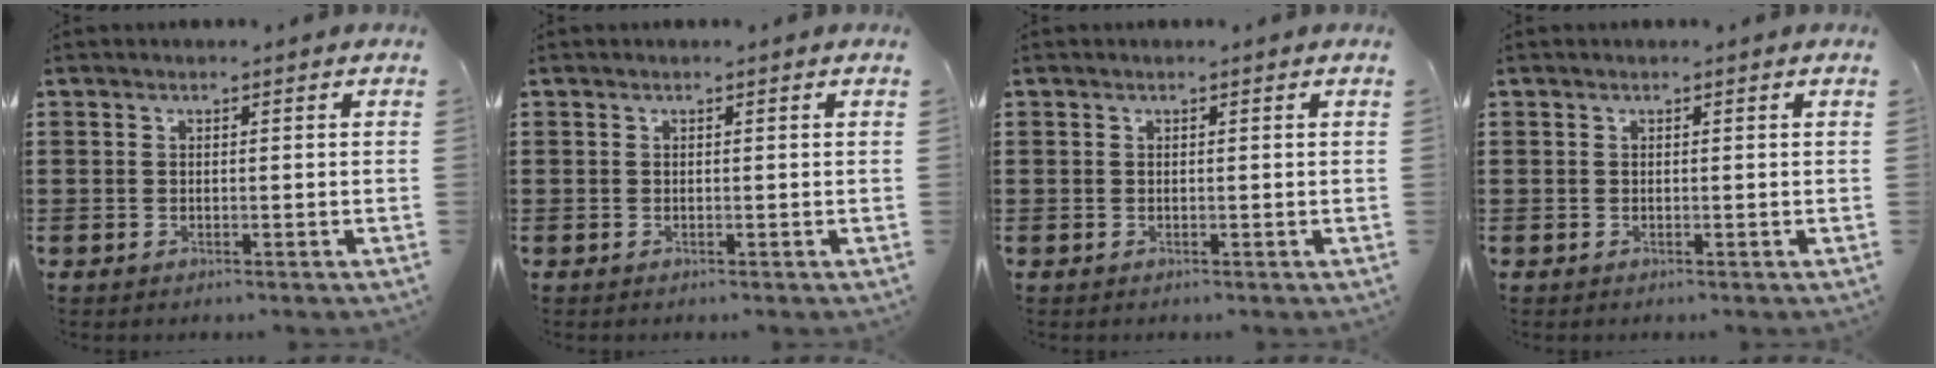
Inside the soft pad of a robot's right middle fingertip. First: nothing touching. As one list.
[{"total": 0.0}, {"total": 0.0}, {"total": 0.0}]